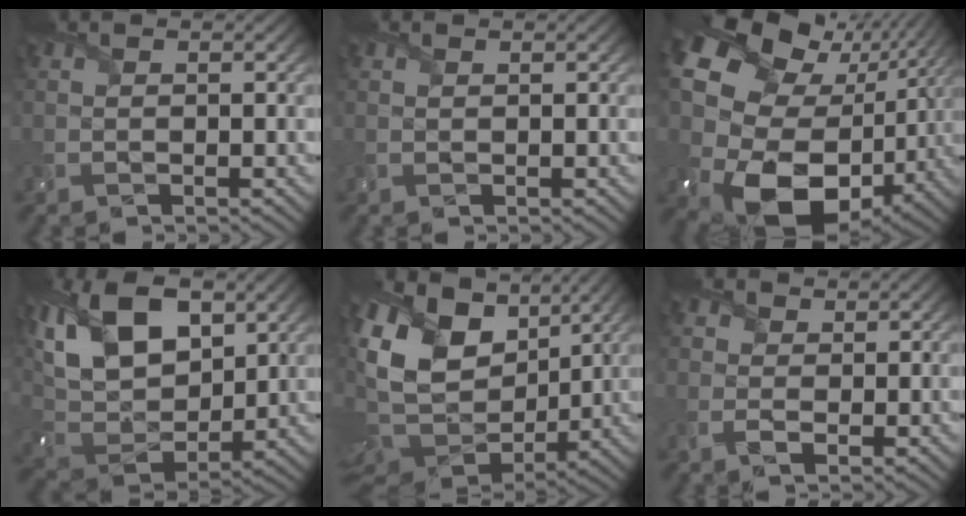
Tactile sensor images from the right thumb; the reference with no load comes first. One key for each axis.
{"total": 0.0}
{"total": 22.5, "fx": 1.5, "fy": 17.2, "fz": 14.4, "tx": -0.299, "ty": -0.044, "tz": 0.033}
{"total": 14.9, "fx": 6.8, "fy": 8.5, "fz": 10.1, "tx": -0.231, "ty": 0.010, "tz": 0.125}
{"total": 15.3, "fx": 4.5, "fy": 10.1, "fz": 10.6, "tx": -0.255, "ty": 0.012, "tz": 0.082}
{"total": 2.7, "fx": 0.4, "fy": 2.1, "fz": 1.5, "tx": -0.040, "ty": -0.001, "tz": 0.002}